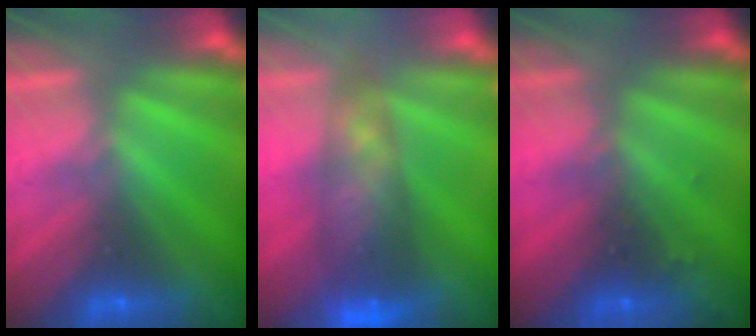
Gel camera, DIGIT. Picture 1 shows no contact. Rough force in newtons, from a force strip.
{"total": 7.6}
{"total": 6.6}